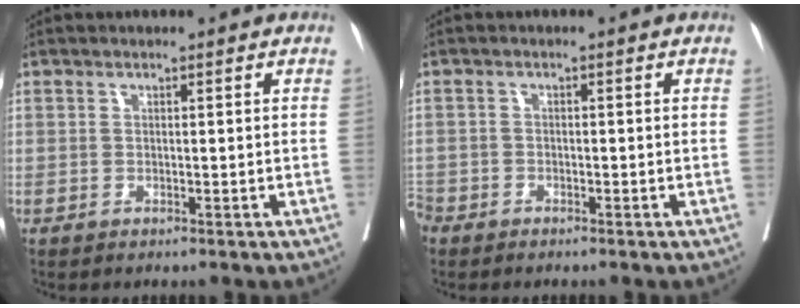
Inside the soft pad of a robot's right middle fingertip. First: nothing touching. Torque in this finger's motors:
{"motor_torque": [1.06, -1.08, 0.33, 0.17]}